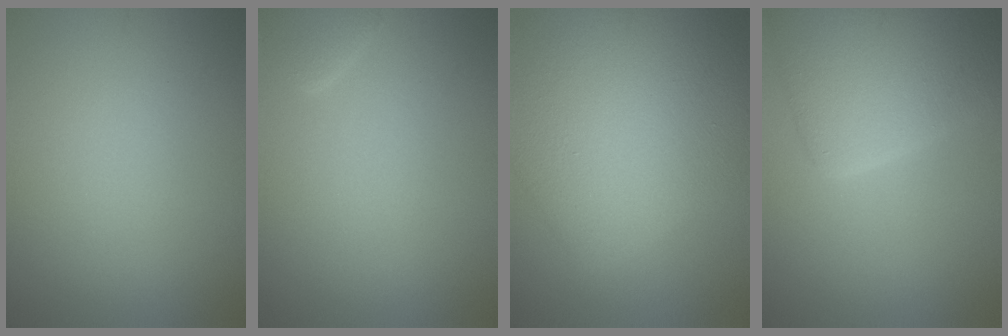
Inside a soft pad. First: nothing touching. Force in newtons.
{"total": 1.7, "press": 1.7, "slide": 0.1}
{"total": 11.1, "press": 11.1, "slide": 0.5}
{"total": 6.9, "press": 6.9, "slide": 0.4}